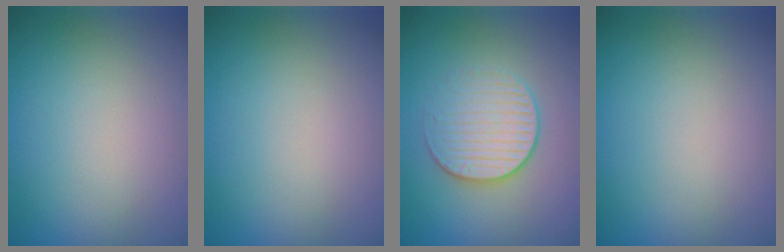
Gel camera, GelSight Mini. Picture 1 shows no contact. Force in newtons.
{"total": 0.0}
{"total": 3.2, "press": 2.9, "slide": 1.5}
{"total": 0.0}